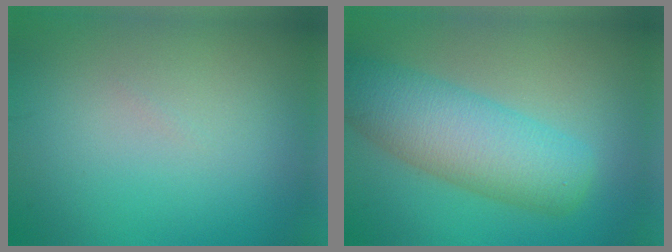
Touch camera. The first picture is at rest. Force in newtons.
{"total": 7.3, "press": 7.3, "slide": 0.3}